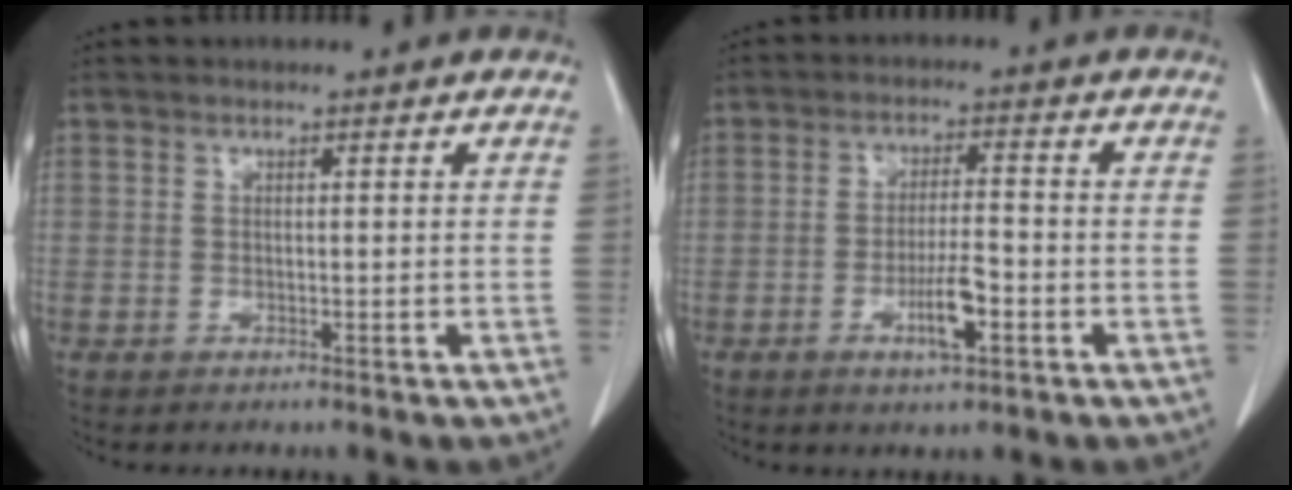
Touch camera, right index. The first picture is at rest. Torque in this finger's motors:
{"motor_torque": [0.12, 0.00, 0.12, 0.04]}